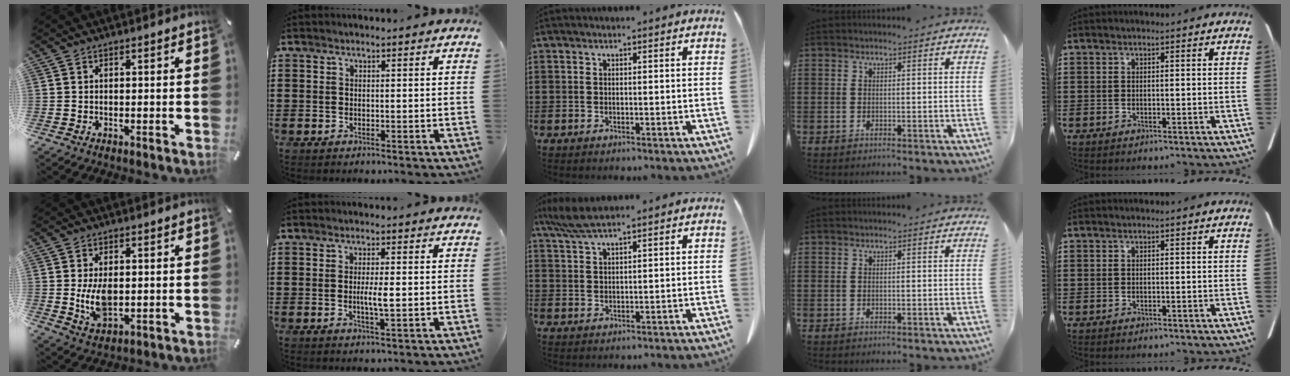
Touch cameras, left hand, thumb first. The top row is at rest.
{"thumb": {"total": 6.8, "force": [0.4, 4.1, 5.5], "torque": [-0.121, -0.009, -0.001]}, "index": {"total": 3.2, "force": [-0.1, 0.4, 3.2], "torque": [-0.064, -0.007, -0.005]}, "middle": {"total": 4.6, "force": [3.6, 0.4, 2.8], "torque": [-0.064, -0.002, 0.067]}}